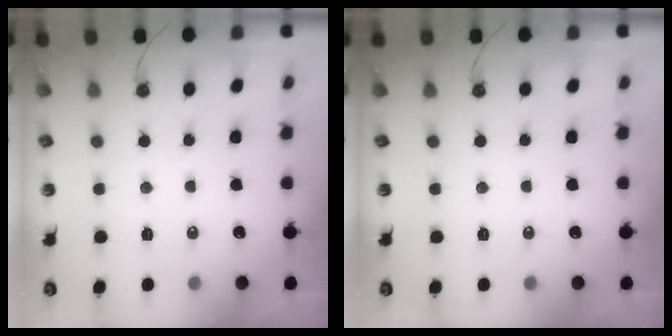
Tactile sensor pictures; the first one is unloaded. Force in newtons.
{"total": 0.0}